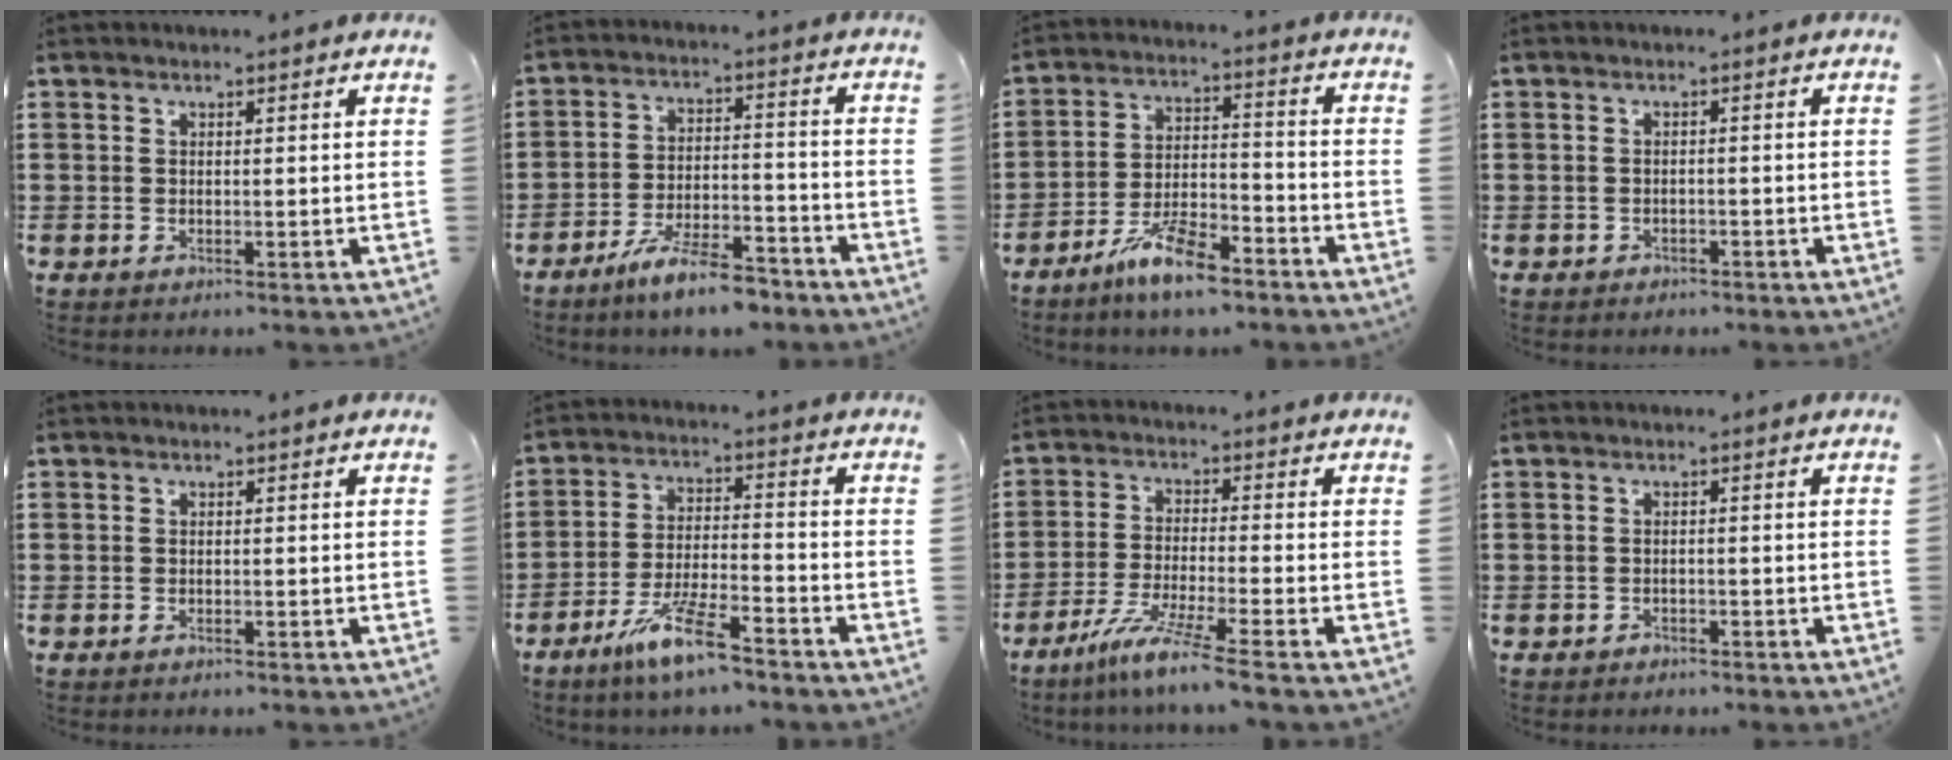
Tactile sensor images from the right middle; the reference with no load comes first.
{"total": 8.4, "force": [-7.2, 1.3, 4.1], "torque": [-0.077, 0.012, -0.134]}
{"total": 8.9, "force": [-6.7, 2.1, 5.4], "torque": [-0.108, 0.010, -0.126]}
{"total": 1.1, "force": [-1.0, 0.5, 0.0], "torque": [-0.005, 0.002, -0.023]}
{"total": 0.5, "force": [-0.4, 0.1, 0.3], "torque": [-0.008, -0.004, -0.008]}
{"total": 9.2, "force": [-6.7, 1.3, 6.2], "torque": [-0.128, 0.000, -0.125]}
{"total": 6.8, "force": [-5.4, -0.5, 4.1], "torque": [-0.084, -0.018, -0.103]}
{"total": 1.2, "force": [-1.1, 0.4, 0.0], "torque": [-0.005, 0.002, -0.026]}